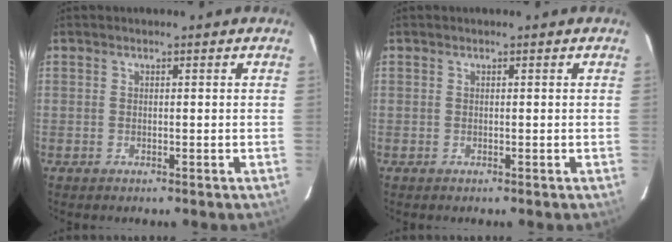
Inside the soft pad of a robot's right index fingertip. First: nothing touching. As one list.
[{"total": 0.0}]